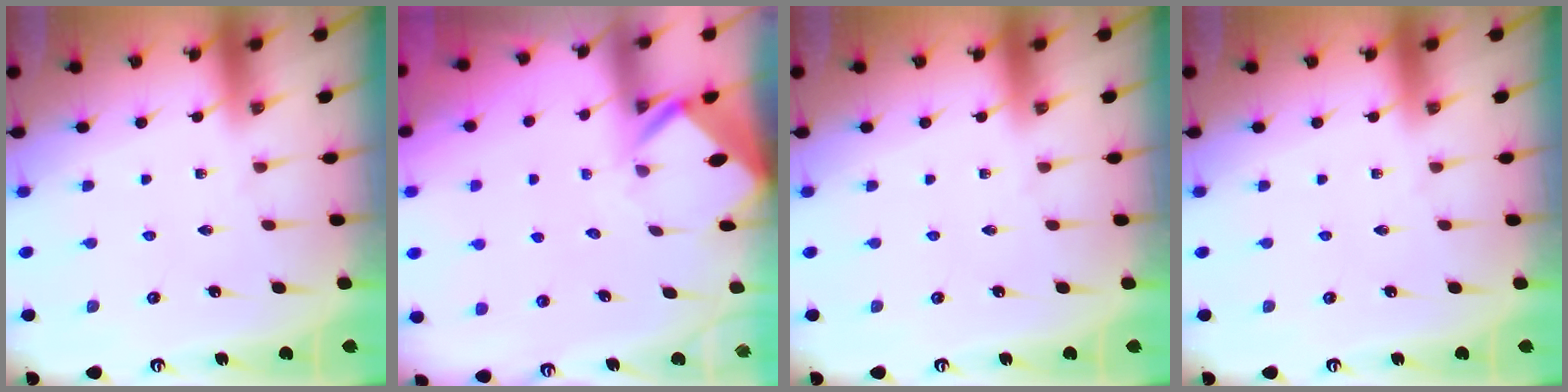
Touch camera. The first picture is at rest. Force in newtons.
{"total": 3.1, "press": 3.1, "slide": 0.2}
{"total": 0.0}
{"total": 0.0}